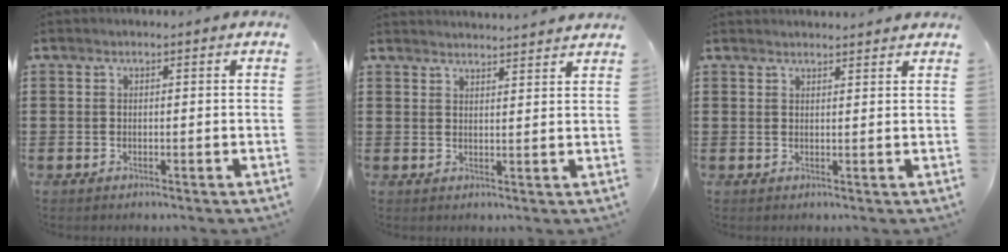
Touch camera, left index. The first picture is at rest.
{"total": 2.5, "force": [2.4, -0.4, -0.2], "torque": [-0.005, -0.010, 0.046]}
{"total": 1.6, "force": [1.5, 0.0, 0.1], "torque": [-0.005, 0.000, 0.030]}